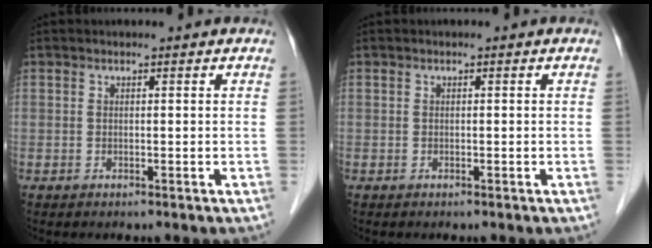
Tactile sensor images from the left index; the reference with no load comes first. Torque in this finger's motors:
{"motor_torque": [0.00, 0.00, 0.00, 0.00]}